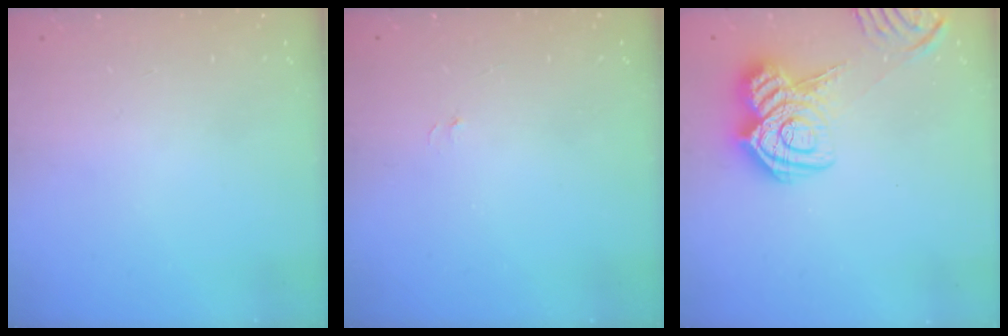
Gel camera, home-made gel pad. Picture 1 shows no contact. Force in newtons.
{"total": 2.8, "press": 2.8, "slide": 0.3}
{"total": 15.0, "press": 15.0, "slide": 0.8}